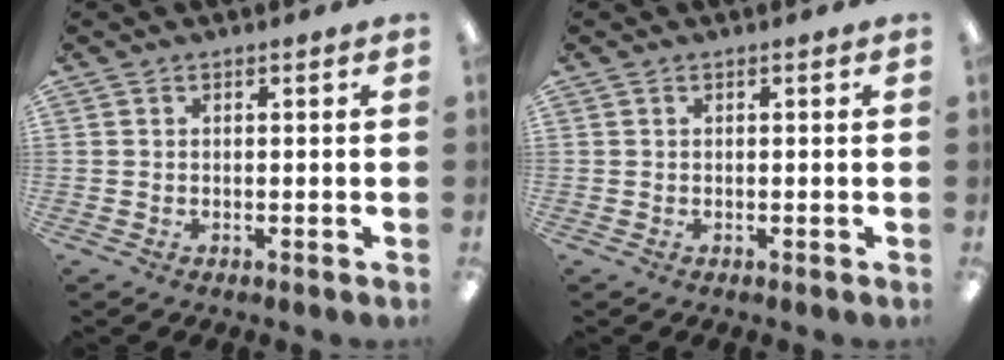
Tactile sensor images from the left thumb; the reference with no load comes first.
{"total": 0.0}